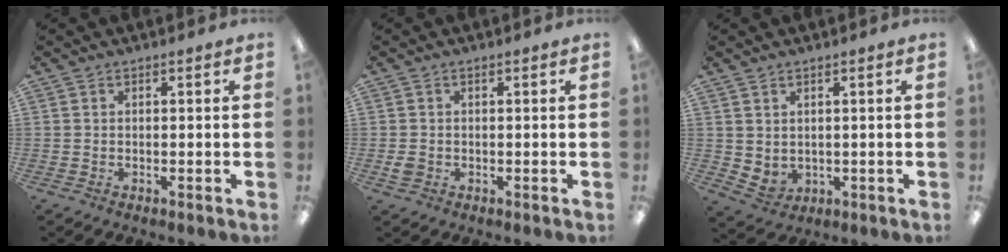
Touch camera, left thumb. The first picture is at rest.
{"total": 1.8, "force": [-0.2, 1.5, 0.9], "torque": [-0.015, 0.004, -0.004]}
{"total": 2.7, "force": [2.0, 1.7, 0.8], "torque": [-0.019, -0.012, 0.039]}